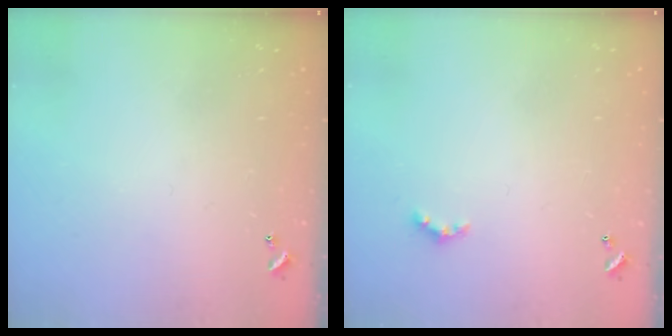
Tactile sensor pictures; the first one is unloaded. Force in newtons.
{"total": 2.4, "press": 2.4, "slide": 0.6}